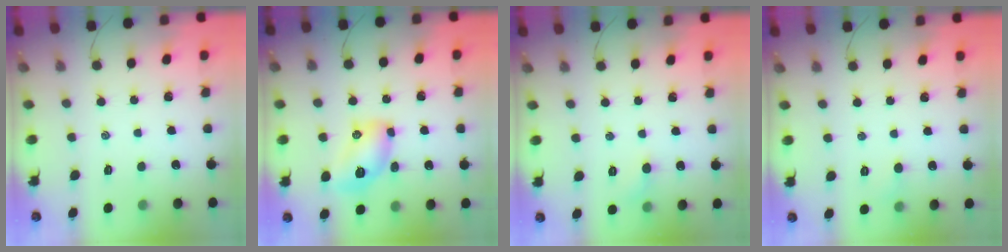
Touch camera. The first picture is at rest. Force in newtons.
{"total": 9.9, "press": 9.8, "slide": 0.9}
{"total": 3.8, "press": 3.6, "slide": 1.3}
{"total": 2.8, "press": 2.6, "slide": 1.0}